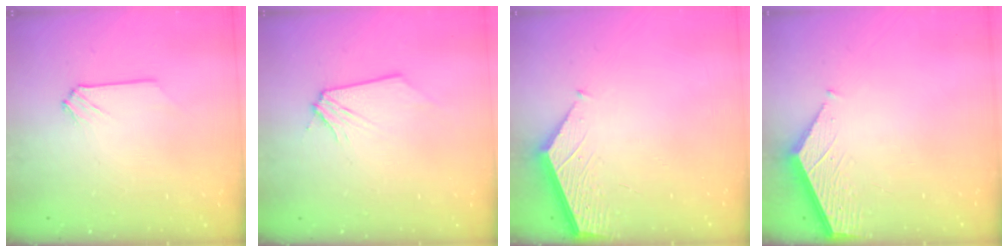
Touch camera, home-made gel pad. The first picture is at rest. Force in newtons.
{"total": 0.0}
{"total": 2.6, "press": 2.6, "slide": 0.3}
{"total": 3.2, "press": 3.2, "slide": 0.4}